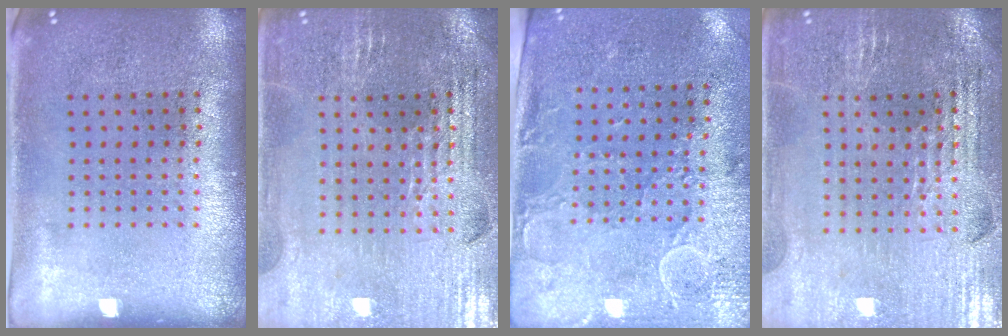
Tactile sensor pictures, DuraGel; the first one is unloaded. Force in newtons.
{"total": 2.7, "press": 2.7, "slide": 0.5}
{"total": 3.0, "press": 2.5, "slide": 1.6}
{"total": 2.9, "press": 2.8, "slide": 0.4}